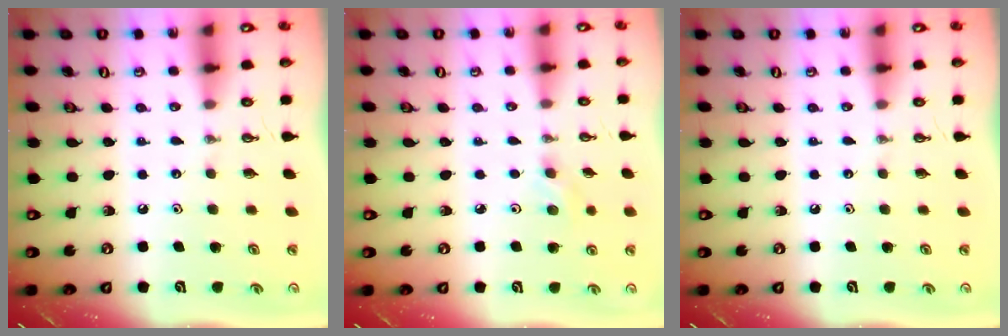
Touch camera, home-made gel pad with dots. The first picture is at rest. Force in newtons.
{"total": 2.1, "press": 2.0, "slide": 0.5}
{"total": 0.0}